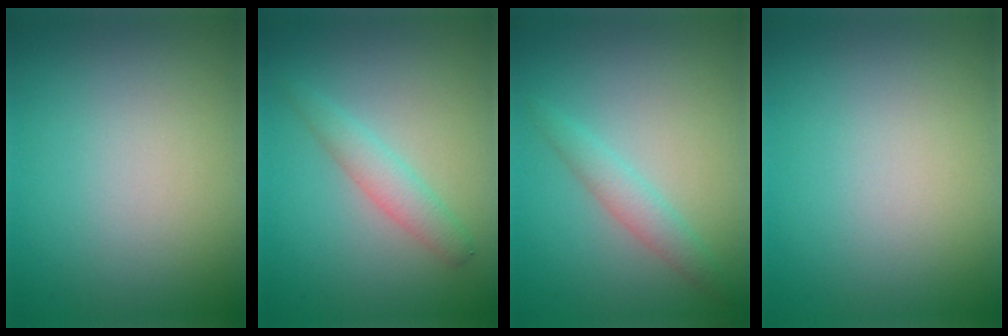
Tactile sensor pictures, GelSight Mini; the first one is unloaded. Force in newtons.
{"total": 2.3, "press": 2.3, "slide": 0.1}
{"total": 1.9, "press": 1.9, "slide": 0.1}
{"total": 0.0}